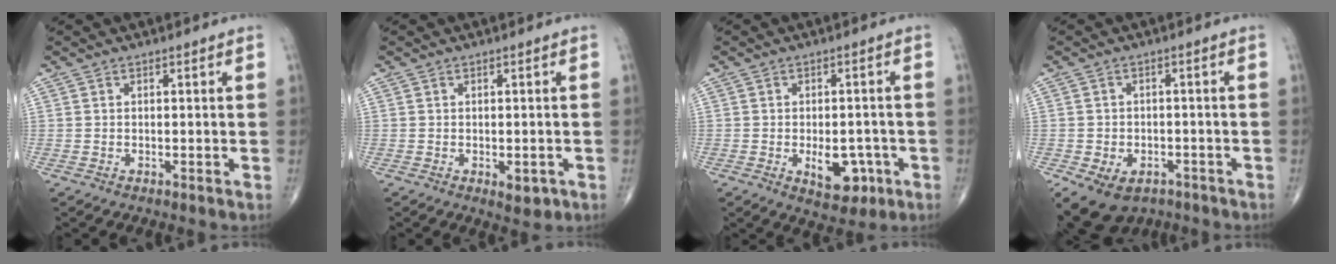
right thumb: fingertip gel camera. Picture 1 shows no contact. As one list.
[{"total": 2.9, "force": [-1.0, 1.6, 2.3], "torque": [-0.018, -0.002, -0.007]}, {"total": 7.3, "force": [-2.4, 4.3, 5.4], "torque": [-0.053, 0.010, -0.024]}, {"total": 10.3, "force": [-5.6, 7.3, 4.7], "torque": [-0.087, 0.028, -0.074]}]